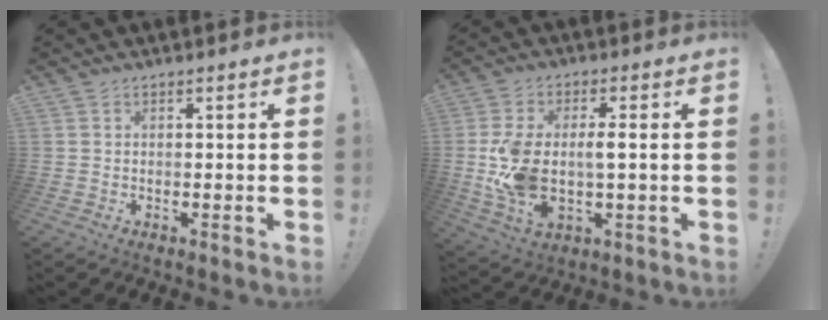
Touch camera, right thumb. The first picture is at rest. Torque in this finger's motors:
{"motor_torque": [1.23, 2.86, 1.35, -0.67, 0.45]}